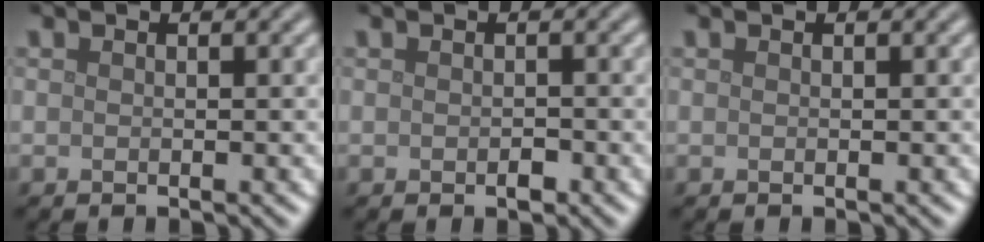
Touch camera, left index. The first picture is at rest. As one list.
[{"total": 0.8, "force": [-0.3, 0.5, 0.6], "torque": [-0.009, 0.000, -0.004]}, {"total": 0.0}]